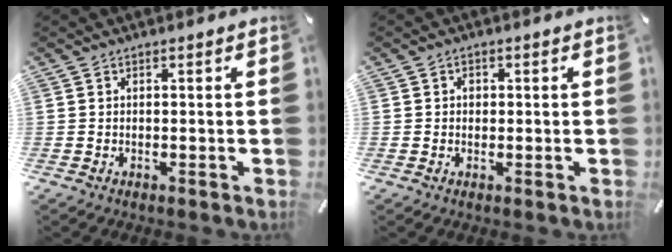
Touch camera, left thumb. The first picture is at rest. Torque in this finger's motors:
{"motor_torque": [-0.12, -0.06, -0.18, -0.14, 0.00]}